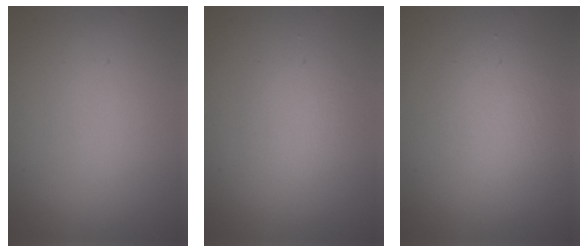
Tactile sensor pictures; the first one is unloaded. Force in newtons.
{"total": 1.7, "press": 1.7, "slide": 0.1}
{"total": 2.7, "press": 2.7, "slide": 0.1}